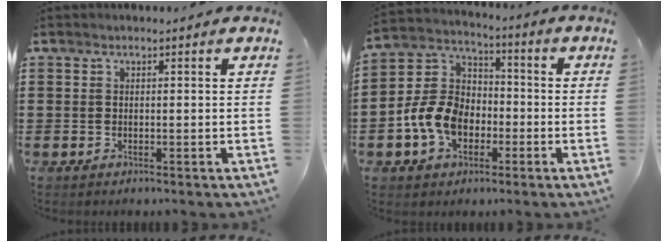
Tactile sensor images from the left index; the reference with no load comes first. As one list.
[{"total": 9.4, "force": [-3.1, 6.9, 5.5], "torque": [-0.151, 0.012, -0.066]}]